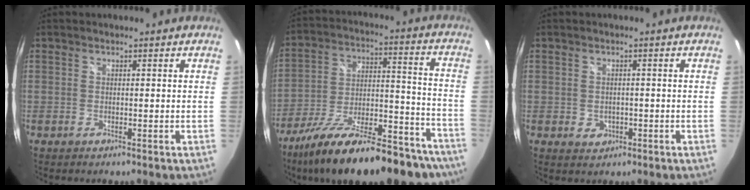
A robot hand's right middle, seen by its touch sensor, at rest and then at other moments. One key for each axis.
{"total": 29.8, "fx": -23.0, "fy": 9.7, "fz": 16.4, "tx": -0.265, "ty": -0.015, "tz": -0.328}
{"total": 2.8, "fx": -0.7, "fy": 2.5, "fz": 1.1, "tx": -0.021, "ty": -0.002, "tz": -0.005}